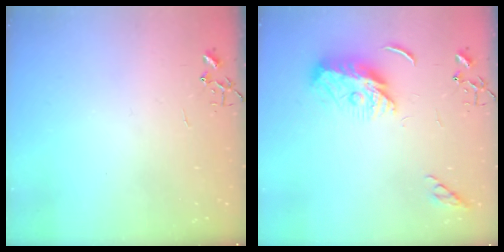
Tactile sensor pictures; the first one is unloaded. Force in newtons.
{"total": 9.5, "press": 9.5, "slide": 0.4}